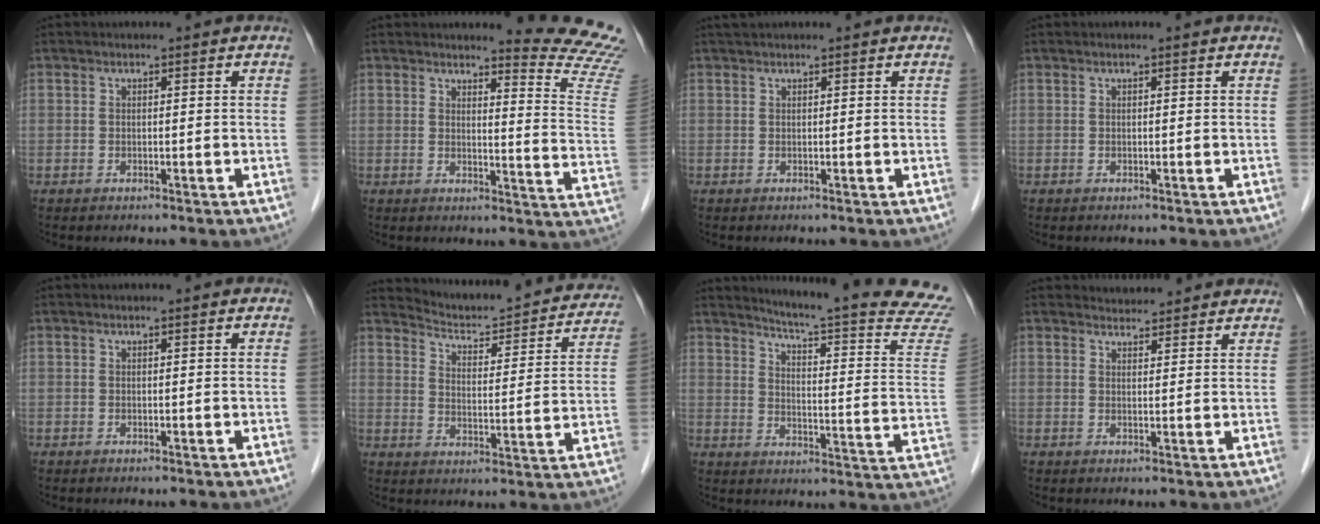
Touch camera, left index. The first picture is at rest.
{"total": 11.9, "force": [11.8, -1.6, 1.4], "torque": [-0.008, -0.141, 0.108]}
{"total": 2.6, "force": [2.4, 0.2, 1.0], "torque": [-0.011, 0.030, 0.037]}
{"total": 0.0}
{"total": 0.0}
{"total": 18.7, "force": [17.7, 3.4, 5.2], "torque": [-0.059, -0.036, 0.215]}
{"total": 23.6, "force": [21.9, -0.6, 9.0], "torque": [-0.127, -0.125, 0.253]}
{"total": 4.4, "force": [4.2, 1.0, 0.2], "torque": [-0.007, 0.017, 0.049]}